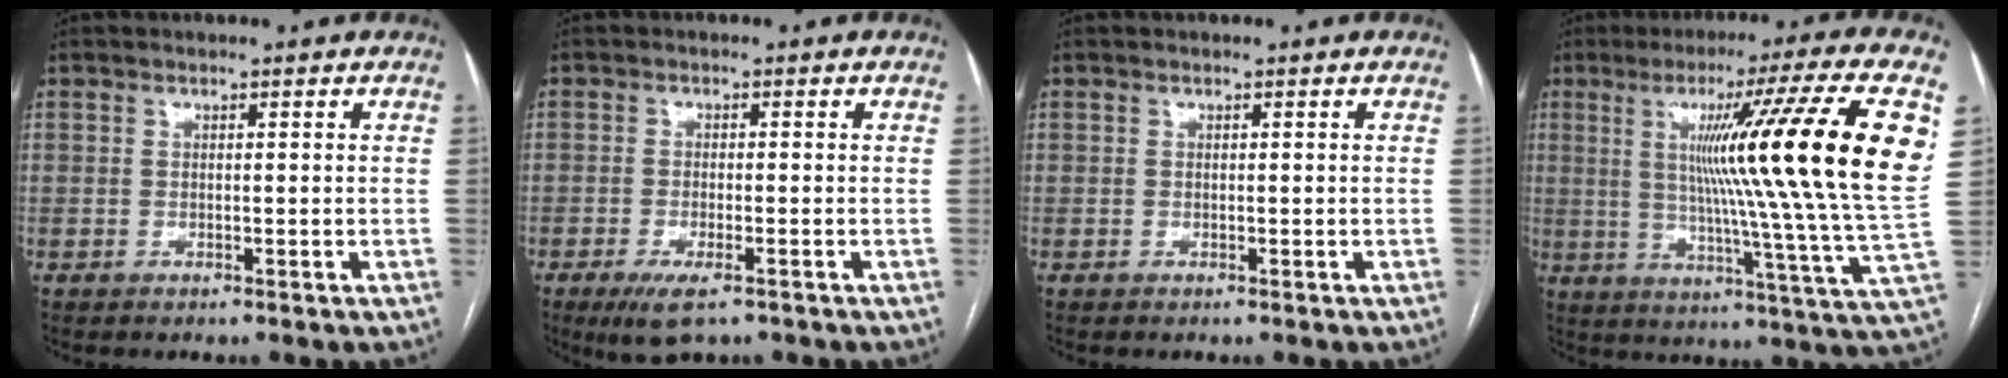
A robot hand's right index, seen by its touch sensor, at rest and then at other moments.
{"total": 5.4, "force": [-3.4, 1.4, 4.0], "torque": [-0.072, -0.012, -0.051]}
{"total": 0.0}
{"total": 24.2, "force": [6.2, -2.4, 23.3], "torque": [-0.308, 0.002, 0.079]}